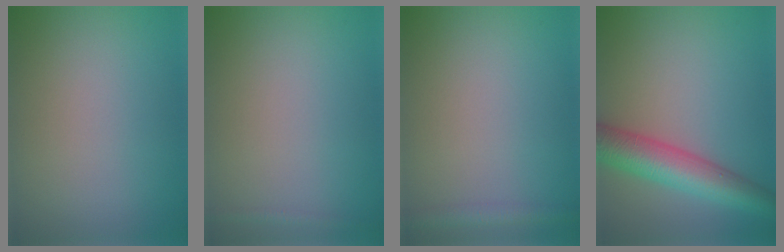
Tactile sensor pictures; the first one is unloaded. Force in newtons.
{"total": 0.8, "press": 0.8, "slide": 0.0}
{"total": 1.8, "press": 1.8, "slide": 0.1}
{"total": 6.7, "press": 6.7, "slide": 0.2}